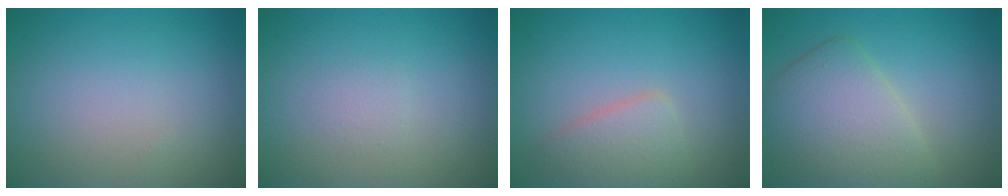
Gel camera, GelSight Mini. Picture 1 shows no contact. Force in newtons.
{"total": 0.7, "press": 0.7, "slide": 0.0}
{"total": 2.8, "press": 2.8, "slide": 0.2}
{"total": 5.8, "press": 5.8, "slide": 0.2}